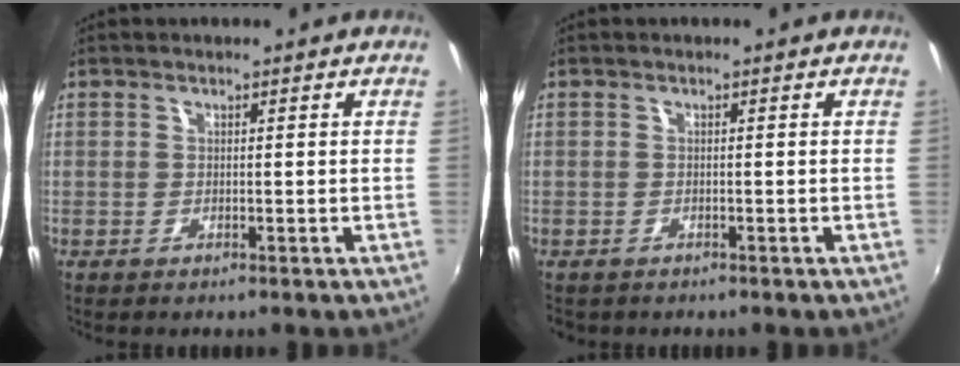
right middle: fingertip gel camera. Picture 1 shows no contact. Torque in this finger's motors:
{"motor_torque": [-0.12, 0.10, -0.04, 0.00]}